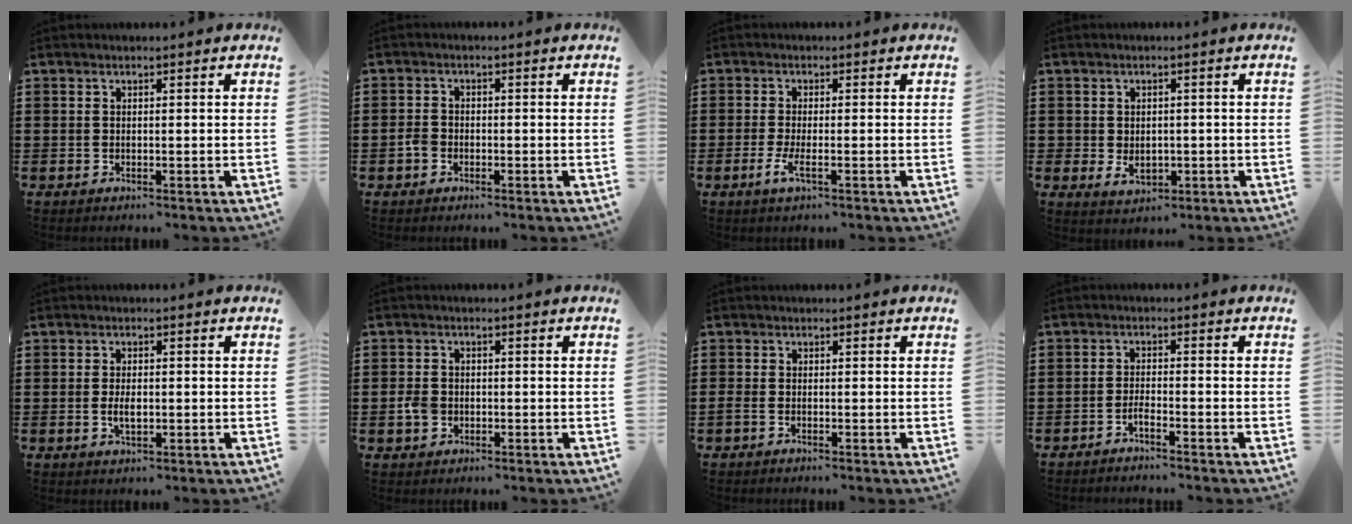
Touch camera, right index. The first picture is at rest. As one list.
[{"total": 2.1, "force": [-1.0, 1.5, 1.0], "torque": [-0.027, -0.001, -0.021]}, {"total": 3.1, "force": [-1.4, 0.4, 2.8], "torque": [-0.068, -0.013, -0.029]}, {"total": 2.9, "force": [-0.3, 2.1, 1.9], "torque": [-0.034, 0.000, -0.009]}, {"total": 2.8, "force": [-0.3, 1.2, 2.5], "torque": [-0.046, 0.002, -0.006]}, {"total": 3.1, "force": [-0.8, 2.5, 1.7], "torque": [-0.048, 0.001, -0.019]}, {"total": 0.9, "force": [-0.7, 0.1, 0.4], "torque": [-0.012, -0.006, -0.012]}, {"total": 1.8, "force": [-1.6, -0.1, 0.7], "torque": [-0.017, -0.002, -0.030]}]